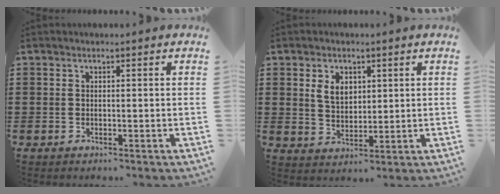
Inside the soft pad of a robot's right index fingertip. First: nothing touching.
{"total": 4.4, "force": [1.6, 3.1, 2.7], "torque": [-0.064, 0.010, 0.029]}